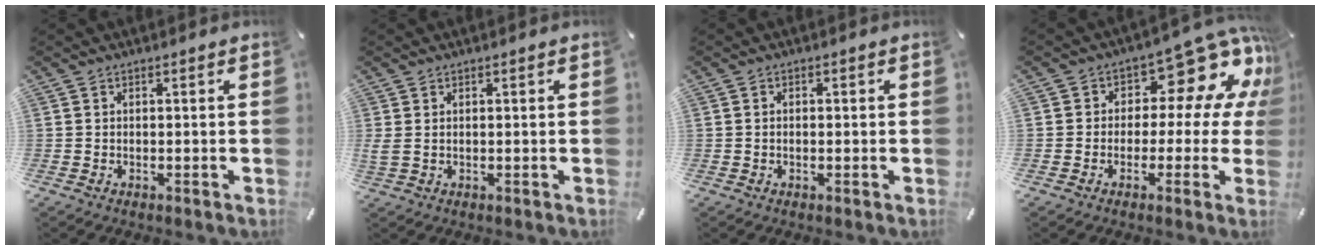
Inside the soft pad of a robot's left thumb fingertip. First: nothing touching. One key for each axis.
{"total": 1.5, "fx": 0.6, "fy": 0.6, "fz": 1.2, "tx": -0.026, "ty": 0.001, "tz": 0.011}
{"total": 1.0, "fx": -0.2, "fy": 0.7, "fz": 0.6, "tx": -0.014, "ty": 0.003, "tz": -0.005}
{"total": 11.9, "fx": 6.3, "fy": 7.0, "fz": 7.3, "tx": -0.094, "ty": -0.055, "tz": 0.105}